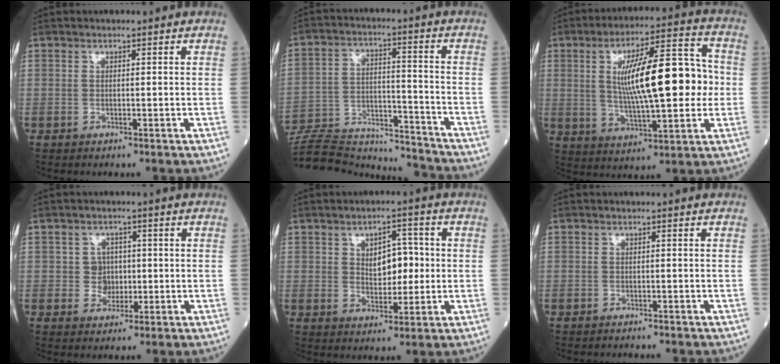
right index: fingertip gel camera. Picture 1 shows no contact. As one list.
[{"total": 20.7, "force": [-19.9, 3.4, 4.4], "torque": [-0.115, 0.012, -0.306]}, {"total": 16.8, "force": [1.2, 3.8, 16.3], "torque": [-0.270, 0.026, 0.022]}, {"total": 2.9, "force": [0.1, 2.9, 0.7], "torque": [-0.004, 0.008, 0.004]}, {"total": 6.0, "force": [0.7, 3.3, 5.0], "torque": [-0.073, 0.010, 0.017]}, {"total": 1.6, "force": [-1.5, 0.3, 0.3], "torque": [-0.010, -0.003, -0.018]}]